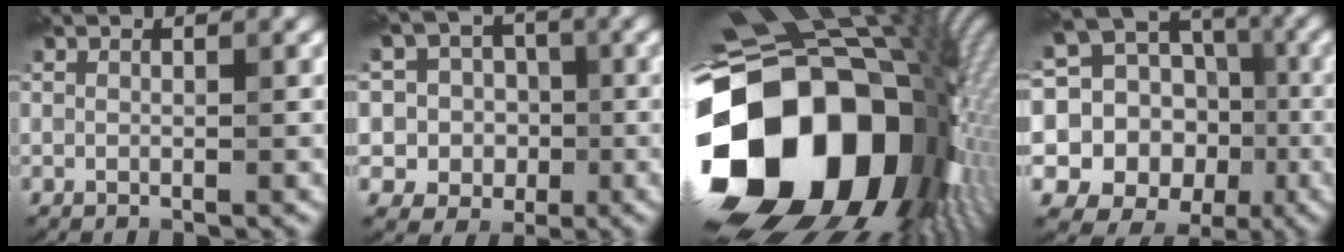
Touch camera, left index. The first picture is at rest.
{"total": 6.6, "force": [0.5, 6.4, 1.9], "torque": [-0.030, 0.024, -0.024]}
{"total": 22.0, "force": [-3.8, 16.3, 14.2], "torque": [-0.300, -0.040, -0.044]}
{"total": 17.7, "force": [-1.3, 16.5, 6.5], "torque": [-0.155, 0.009, -0.017]}